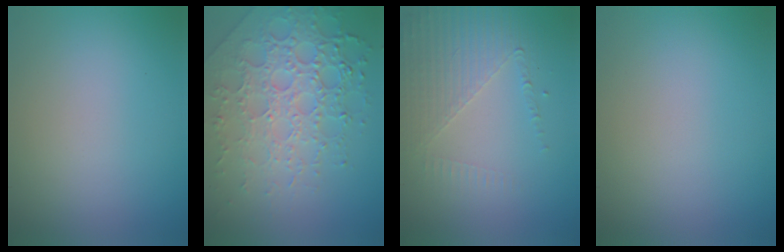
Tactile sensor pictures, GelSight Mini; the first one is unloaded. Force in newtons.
{"total": 7.9, "press": 5.5, "slide": 5.7}
{"total": 5.3, "press": 3.1, "slide": 4.3}
{"total": 0.0}